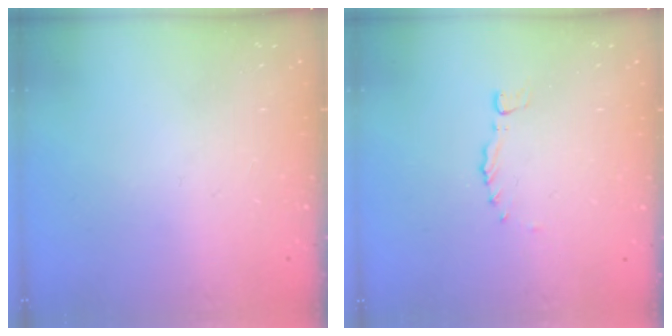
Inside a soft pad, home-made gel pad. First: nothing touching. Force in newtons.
{"total": 0.0}